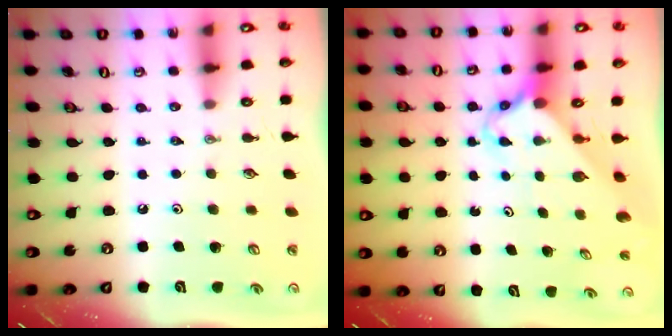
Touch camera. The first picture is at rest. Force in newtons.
{"total": 2.6, "press": 2.6, "slide": 0.3}